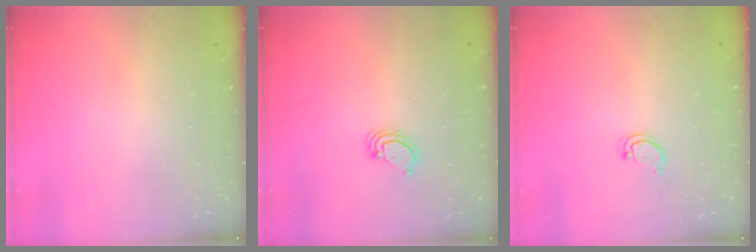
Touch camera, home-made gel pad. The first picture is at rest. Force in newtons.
{"total": 2.6, "press": 2.6, "slide": 0.2}
{"total": 2.8, "press": 2.7, "slide": 0.3}